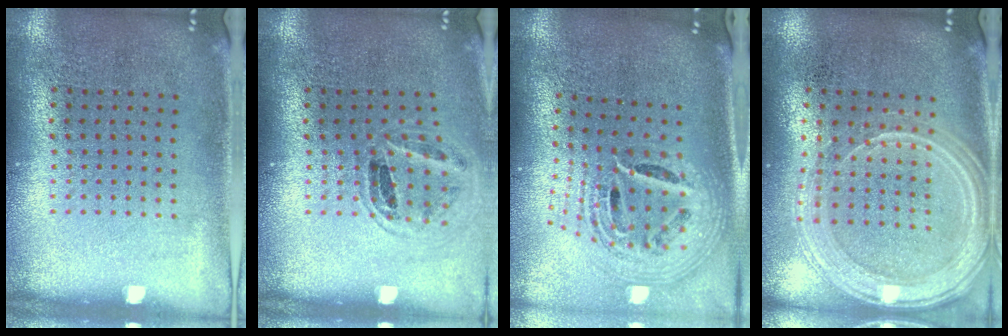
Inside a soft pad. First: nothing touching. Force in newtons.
{"total": 0.9, "press": 0.9, "slide": 0.3}
{"total": 2.7, "press": 1.8, "slide": 1.9}
{"total": 1.5, "press": 1.4, "slide": 0.3}